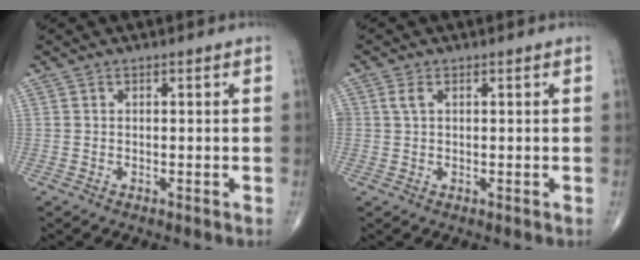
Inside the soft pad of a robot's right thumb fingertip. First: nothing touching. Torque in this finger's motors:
{"motor_torque": [-0.03, -0.04, 0.17, 0.08, 0.01]}